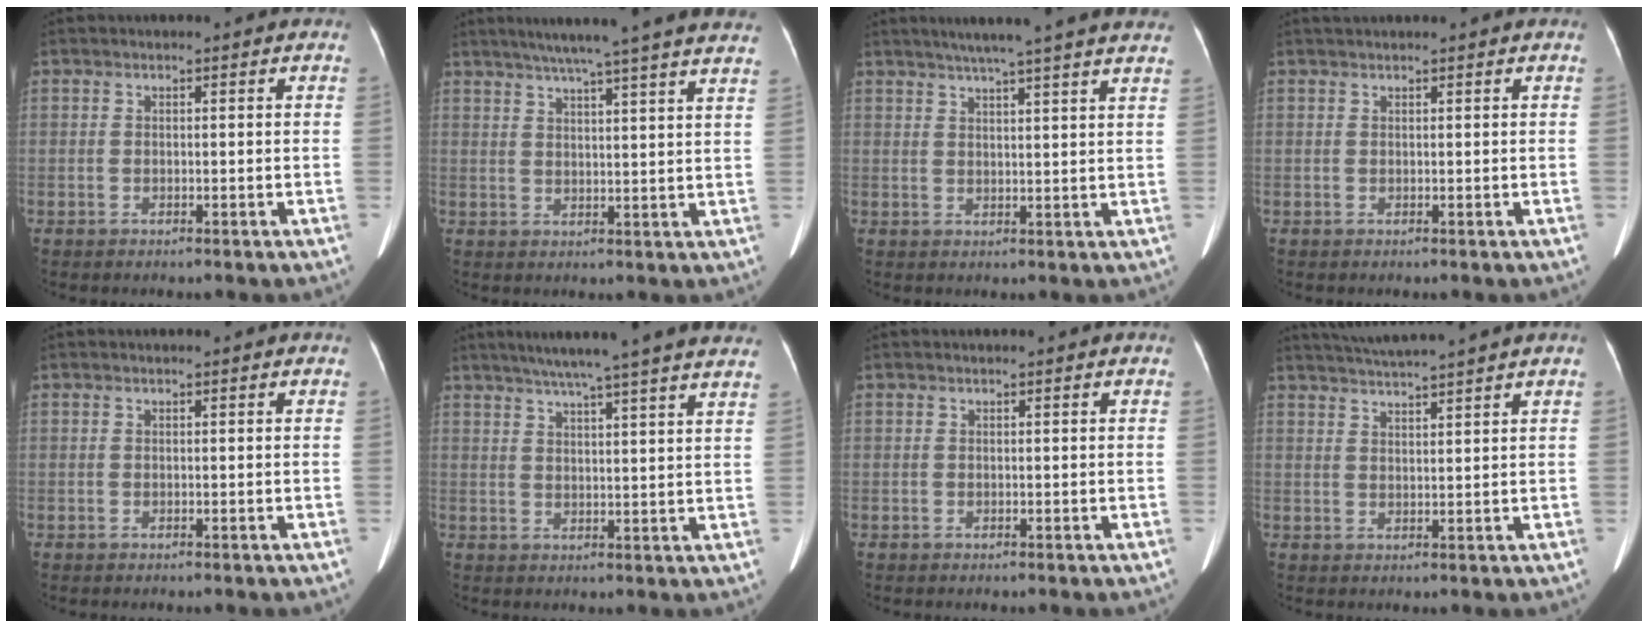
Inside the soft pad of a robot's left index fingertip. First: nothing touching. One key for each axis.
{"total": 20.5, "fx": 17.6, "fy": -0.6, "fz": 10.5, "tx": -0.164, "ty": 0.000, "tz": 0.219}
{"total": 15.5, "fx": 13.1, "fy": -0.4, "fz": 8.3, "tx": -0.127, "ty": 0.020, "tz": 0.161}
{"total": 1.6, "fx": 1.5, "fy": -0.2, "fz": 0.6, "tx": -0.007, "ty": 0.025, "tz": 0.032}
{"total": 0.0}
{"total": 18.9, "fx": 16.2, "fy": -0.7, "fz": 9.8, "tx": -0.156, "ty": 0.005, "tz": 0.203}
{"total": 0.0}
{"total": 7.4, "fx": 6.7, "fy": -1.6, "fz": 2.8, "tx": -0.049, "ty": 0.017, "tz": 0.106}